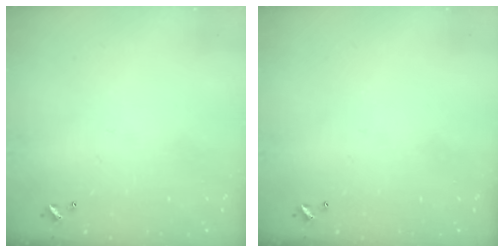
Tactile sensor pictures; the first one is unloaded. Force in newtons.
{"total": 0.0}